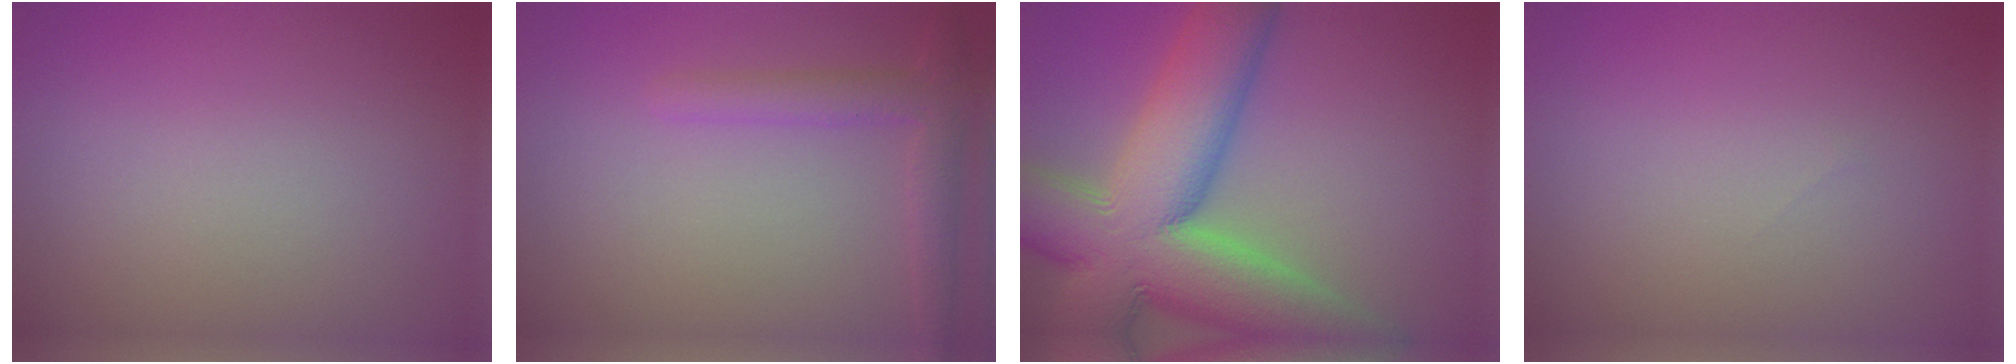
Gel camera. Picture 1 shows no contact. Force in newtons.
{"total": 2.8, "press": 2.8, "slide": 0.2}
{"total": 16.2, "press": 16.1, "slide": 1.0}
{"total": 0.0}